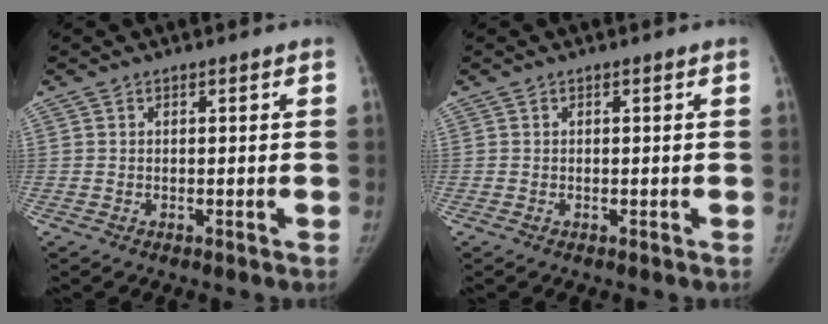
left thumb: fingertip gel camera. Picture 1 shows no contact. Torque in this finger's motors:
{"motor_torque": [-0.20, 0.20, 0.19, -0.19, 0.00]}